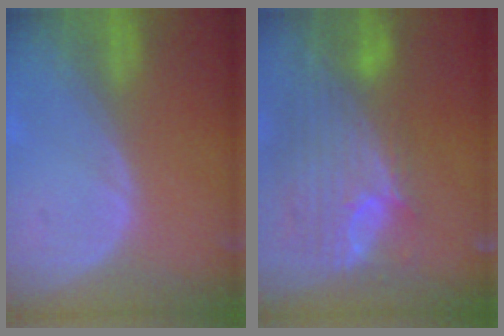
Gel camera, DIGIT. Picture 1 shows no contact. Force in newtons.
{"total": 12.1, "press": 10.2, "slide": 6.4}